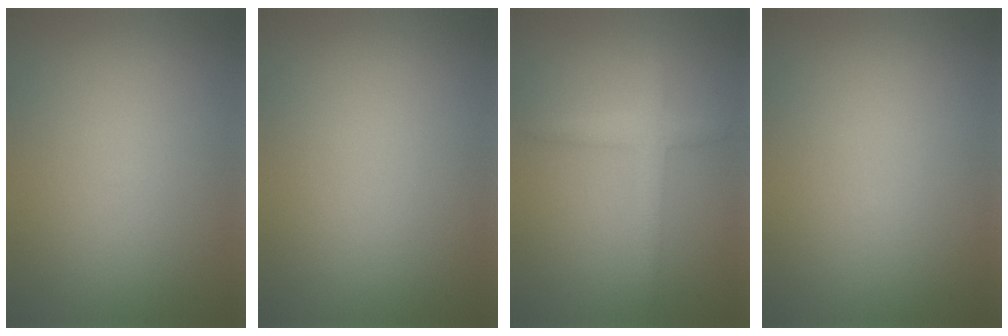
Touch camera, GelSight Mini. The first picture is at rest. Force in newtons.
{"total": 0.0}
{"total": 2.3, "press": 2.3, "slide": 0.1}
{"total": 0.0}